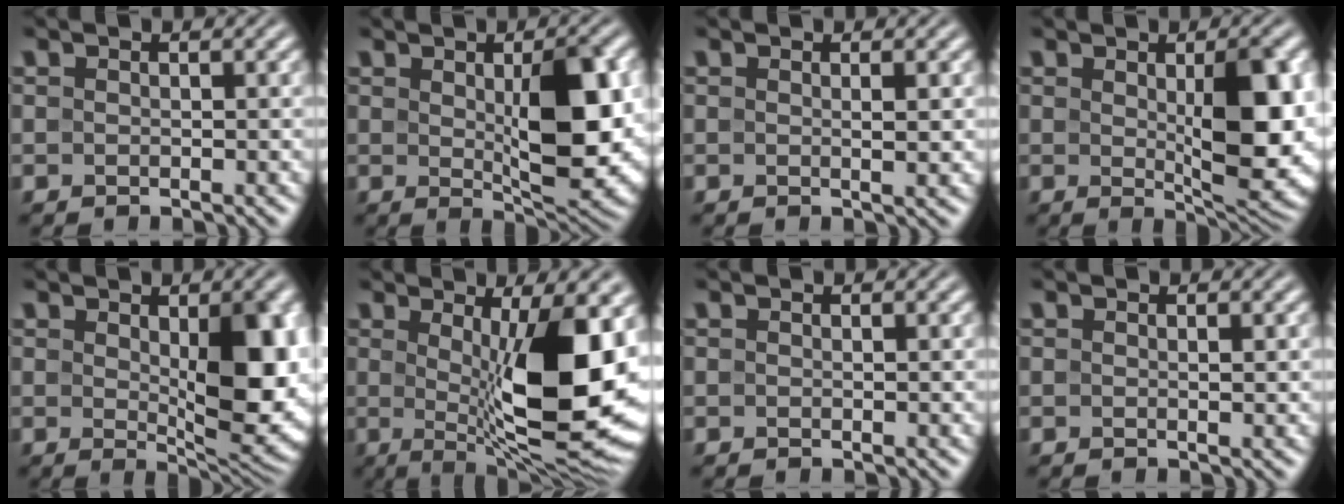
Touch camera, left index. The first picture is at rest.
{"total": 9.2, "force": [0.4, 3.5, 8.5], "torque": [-0.127, -0.011, 0.019]}
{"total": 1.3, "force": [0.2, 0.2, 1.2], "torque": [-0.014, 0.001, 0.000]}
{"total": 9.5, "force": [0.4, 3.3, 8.9], "torque": [-0.122, -0.010, 0.015]}
{"total": 10.5, "force": [0.4, 4.6, 9.4], "torque": [-0.125, -0.012, 0.019]}
{"total": 12.5, "force": [0.7, 3.5, 11.9], "torque": [-0.165, -0.016, 0.015]}
{"total": 0.0}
{"total": 0.6, "force": [0.2, 0.0, 0.6], "torque": [-0.007, 0.000, 0.002]}